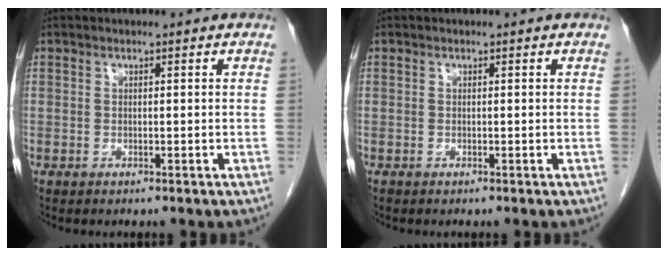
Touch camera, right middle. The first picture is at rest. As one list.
[{"total": 0.0}]